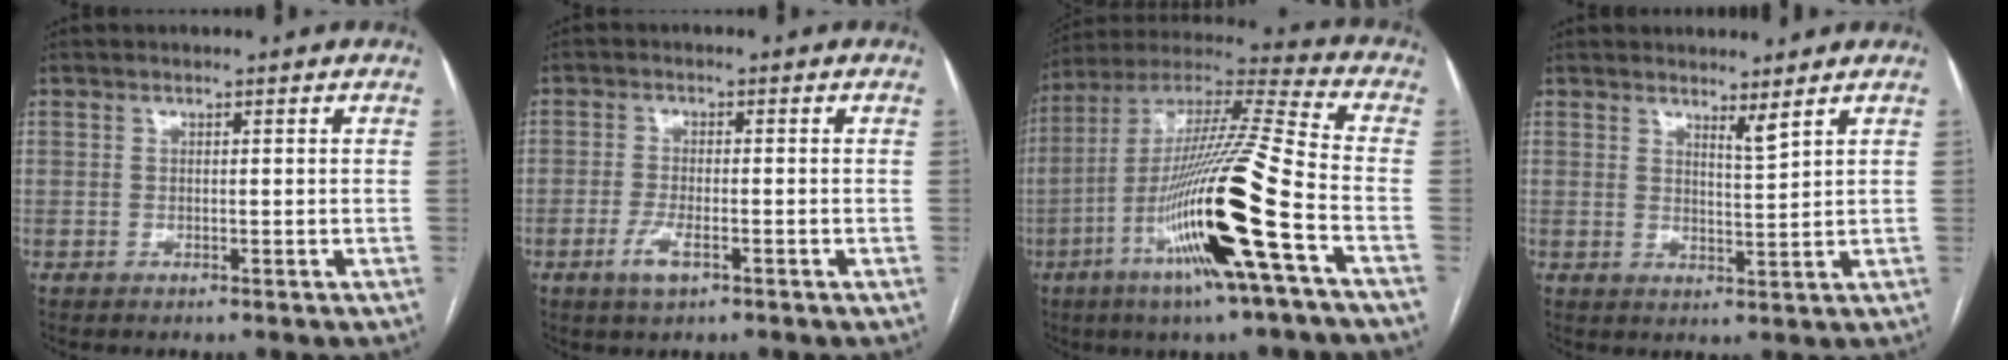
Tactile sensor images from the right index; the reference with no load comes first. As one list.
[{"total": 3.4, "force": [-1.8, 0.9, 2.8], "torque": [-0.060, -0.004, -0.034]}, {"total": 21.6, "force": [-7.6, 0.0, 20.2], "torque": [-0.390, -0.024, -0.145]}, {"total": 2.3, "force": [1.9, -0.5, 1.1], "torque": [-0.022, -0.018, 0.037]}]